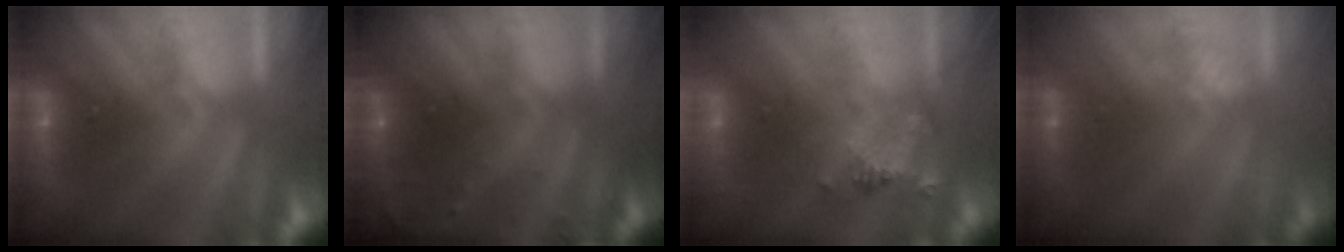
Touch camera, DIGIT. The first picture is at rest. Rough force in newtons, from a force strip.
{"total": 8.1}
{"total": 2.4}
{"total": 2.7}